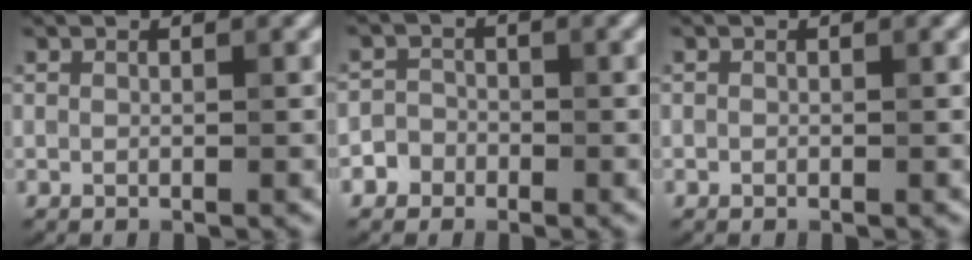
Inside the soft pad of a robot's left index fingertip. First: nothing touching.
{"total": 2.0, "force": [-1.1, 1.6, 0.0], "torque": [0.023, 0.005, -0.025]}
{"total": 0.0}